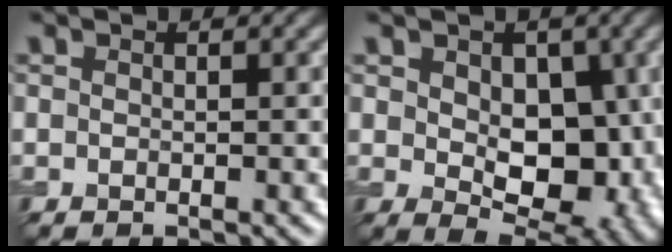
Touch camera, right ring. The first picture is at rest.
{"total": 9.0, "force": [-0.1, 5.7, 7.0], "torque": [-0.106, -0.019, 0.008]}